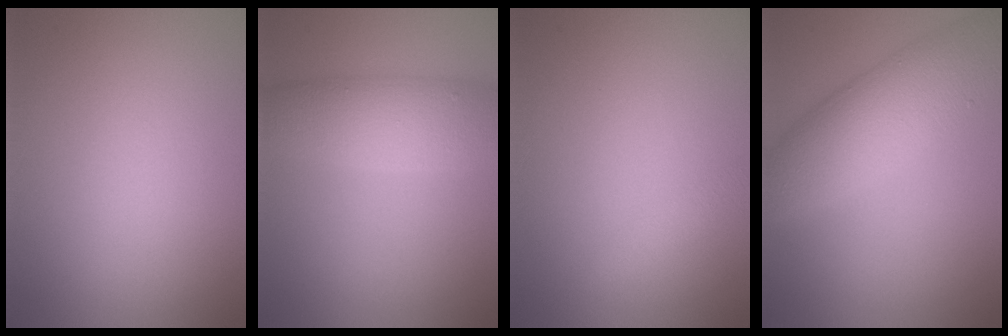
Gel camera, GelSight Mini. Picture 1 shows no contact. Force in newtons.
{"total": 5.8, "press": 5.8, "slide": 0.3}
{"total": 1.2, "press": 1.2, "slide": 0.1}
{"total": 7.4, "press": 7.4, "slide": 0.2}